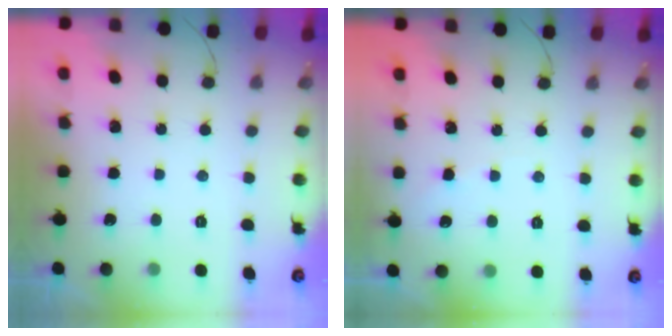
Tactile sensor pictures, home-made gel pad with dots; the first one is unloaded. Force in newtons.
{"total": 2.5, "press": 2.5, "slide": 0.4}